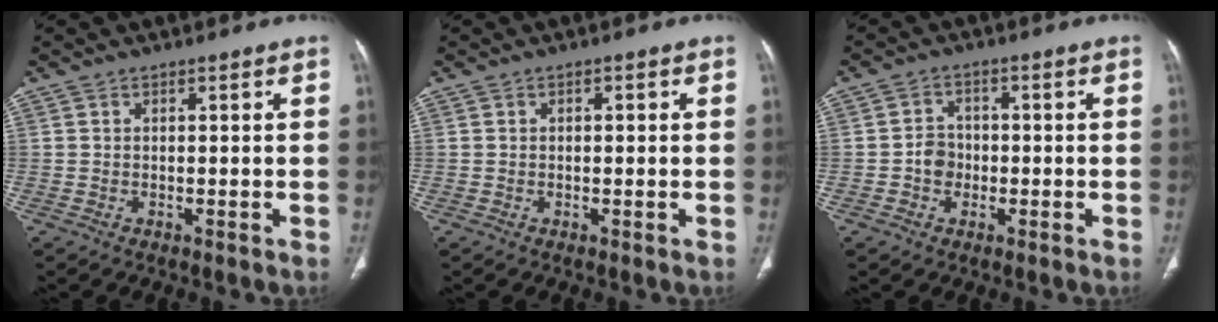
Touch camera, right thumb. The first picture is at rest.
{"total": 0.8, "force": [0.1, 0.5, 0.7], "torque": [-0.004, 0.002, -0.001]}
{"total": 3.8, "force": [-0.9, 3.3, 1.6], "torque": [-0.009, 0.011, -0.021]}